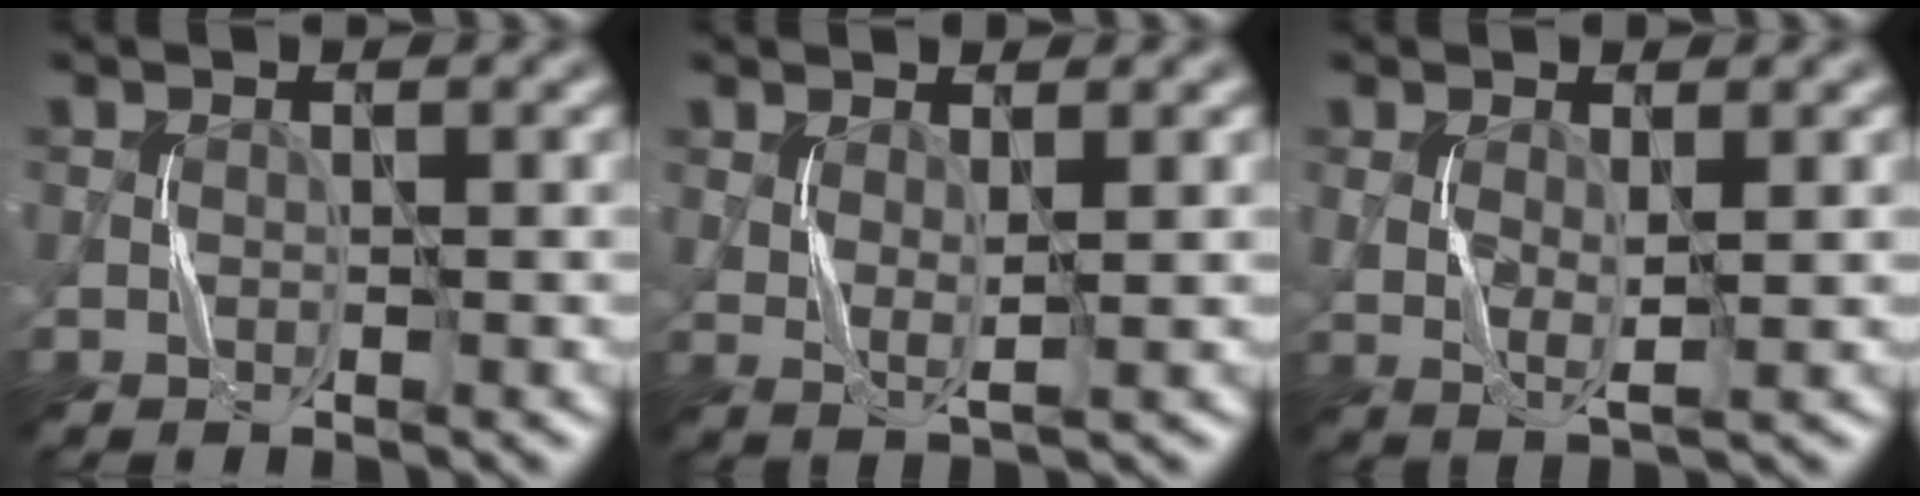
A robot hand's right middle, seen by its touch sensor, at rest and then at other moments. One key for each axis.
{"total": 1.5, "fx": 1.0, "fy": 0.2, "fz": 1.0, "tx": -0.018, "ty": -0.006, "tz": 0.023}
{"total": 2.2, "fx": 0.7, "fy": 1.0, "fz": 1.9, "tx": -0.036, "ty": -0.004, "tz": 0.018}